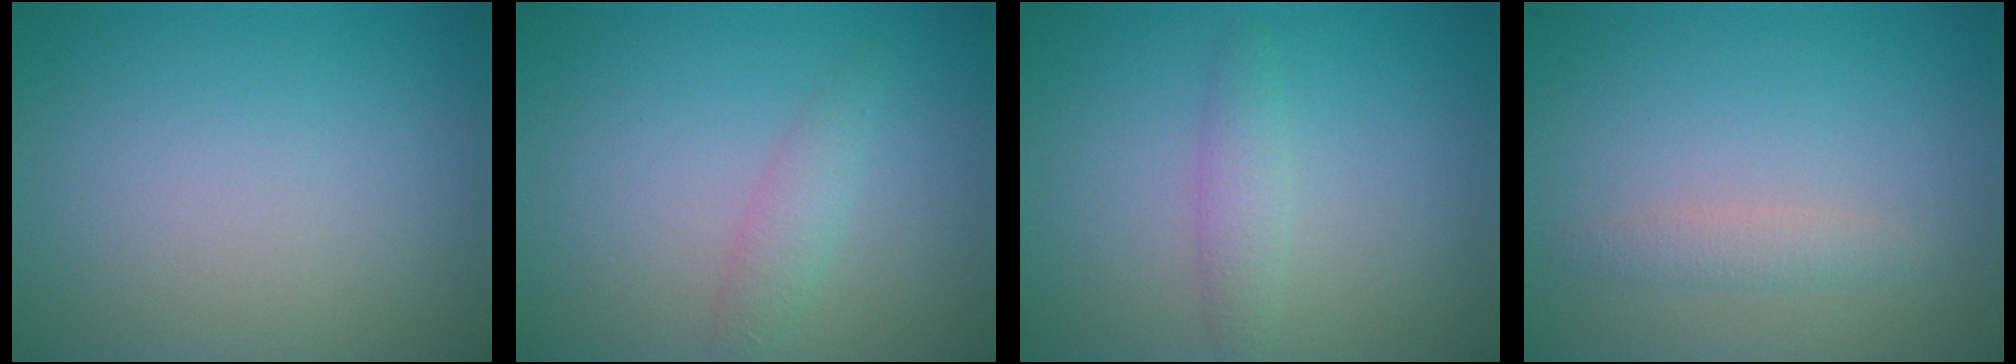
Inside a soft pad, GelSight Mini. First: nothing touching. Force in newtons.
{"total": 1.7, "press": 1.7, "slide": 0.1}
{"total": 1.8, "press": 1.8, "slide": 0.1}
{"total": 1.4, "press": 1.4, "slide": 0.1}